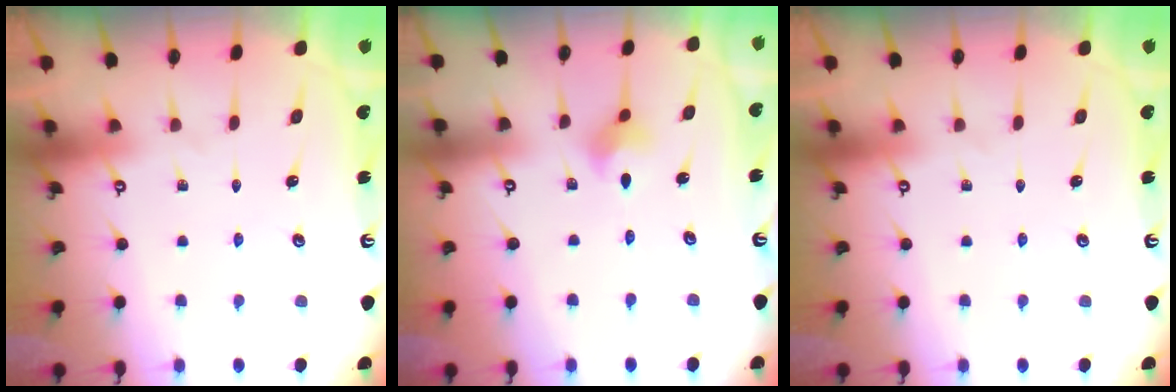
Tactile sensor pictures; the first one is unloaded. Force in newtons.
{"total": 3.4, "press": 3.4, "slide": 0.6}
{"total": 0.0}